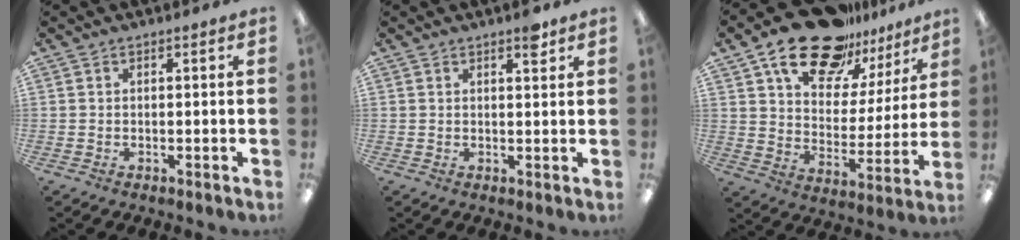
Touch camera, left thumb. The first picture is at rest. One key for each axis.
{"total": 3.3, "fx": 2.3, "fy": 1.1, "fz": 2.0, "tx": -0.011, "ty": -0.011, "tz": 0.033}
{"total": 20.5, "fx": 15.4, "fy": 9.5, "fz": 9.5, "tx": -0.162, "ty": -0.095, "tz": 0.271}